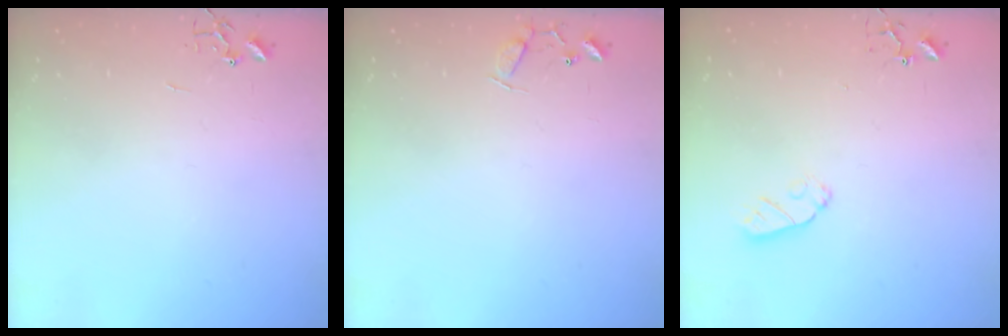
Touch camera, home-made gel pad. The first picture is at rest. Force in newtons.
{"total": 7.7, "press": 7.6, "slide": 0.5}
{"total": 6.6, "press": 6.6, "slide": 0.2}